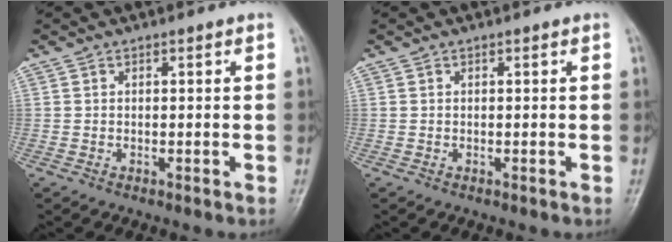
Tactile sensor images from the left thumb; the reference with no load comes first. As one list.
[{"total": 0.0}]